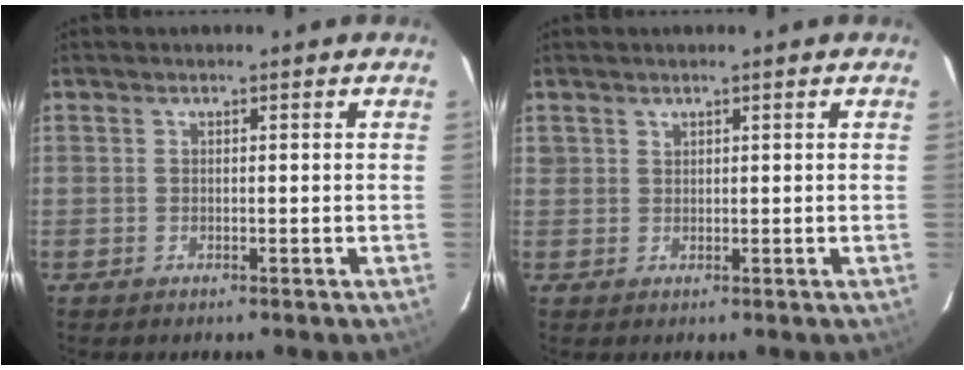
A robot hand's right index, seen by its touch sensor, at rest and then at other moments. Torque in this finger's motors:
{"motor_torque": [-0.15, 0.09, -0.04, 0.00]}